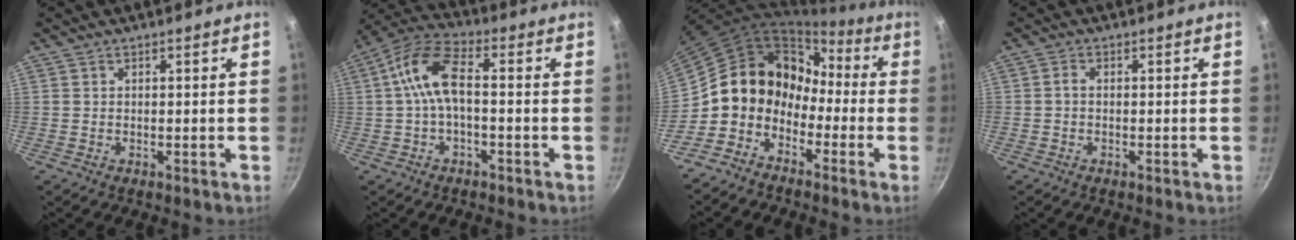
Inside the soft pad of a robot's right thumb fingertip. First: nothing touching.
{"total": 9.4, "force": [-0.6, 4.3, 8.4], "torque": [-0.172, 0.037, -0.023]}
{"total": 12.4, "force": [-3.8, 10.1, 6.0], "torque": [-0.062, 0.064, -0.089]}
{"total": 1.2, "force": [-0.2, 0.5, 1.1], "torque": [-0.033, 0.007, -0.008]}